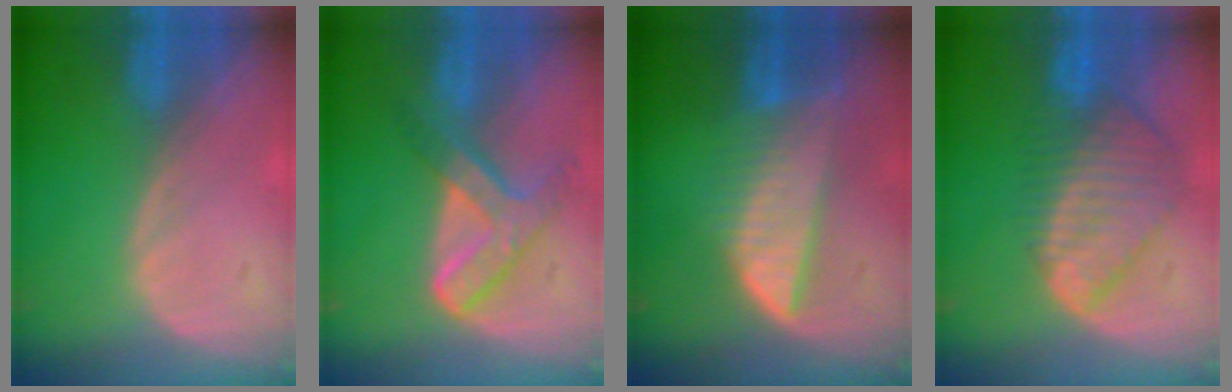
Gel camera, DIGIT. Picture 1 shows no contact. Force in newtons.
{"total": 7.2, "press": 6.2, "slide": 3.8}
{"total": 7.3, "press": 6.9, "slide": 2.6}
{"total": 9.1, "press": 7.7, "slide": 4.8}